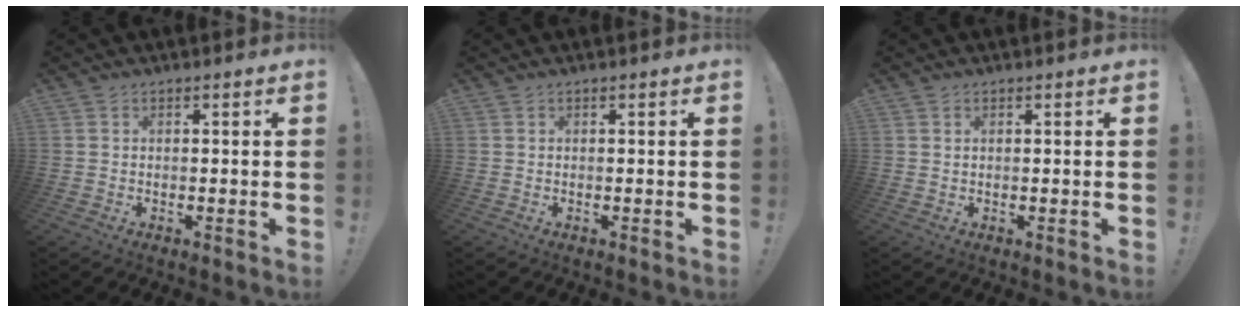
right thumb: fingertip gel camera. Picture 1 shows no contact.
{"total": 0.0}
{"total": 0.8, "force": [0.5, 0.4, 0.4], "torque": [-0.003, -0.001, 0.008]}